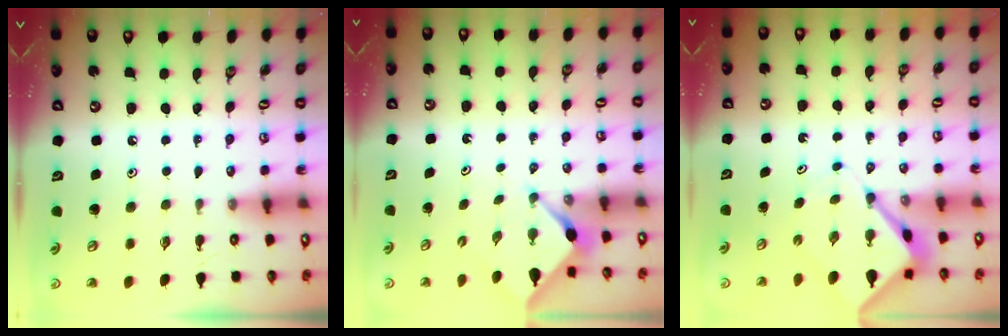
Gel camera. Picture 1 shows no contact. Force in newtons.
{"total": 2.9, "press": 2.9, "slide": 0.3}
{"total": 8.0, "press": 8.0, "slide": 0.8}